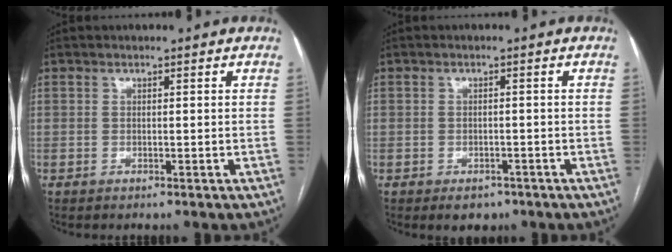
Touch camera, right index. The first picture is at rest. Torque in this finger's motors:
{"motor_torque": [-0.12, 0.00, -0.21, -0.09]}